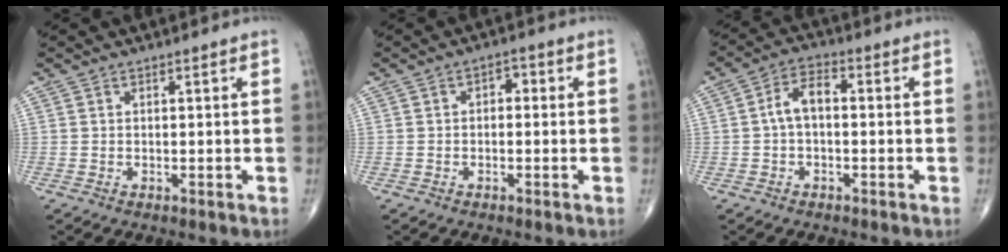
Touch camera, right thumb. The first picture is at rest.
{"total": 2.5, "force": [0.1, 1.6, 1.9], "torque": [-0.012, 0.010, -0.008]}
{"total": 5.3, "force": [-0.3, 2.9, 4.4], "torque": [-0.077, 0.022, -0.015]}